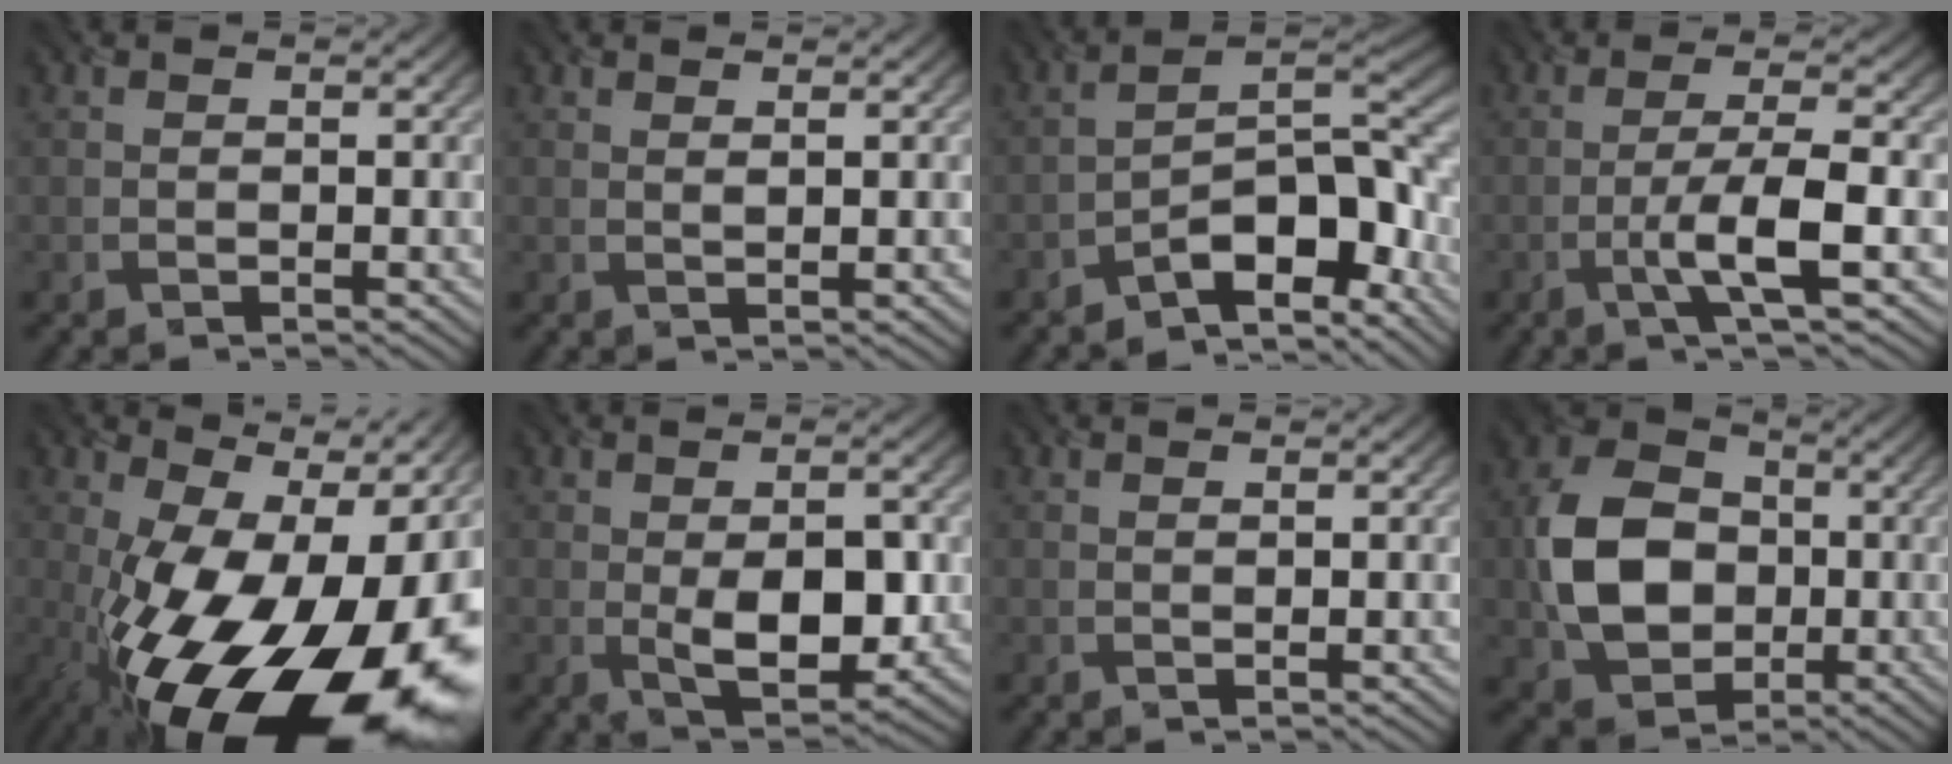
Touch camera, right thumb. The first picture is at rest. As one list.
[{"total": 0.9, "force": [0.7, -0.1, 0.5], "torque": [-0.013, 0.001, 0.012]}, {"total": 9.3, "force": [-6.3, 2.8, 6.2], "torque": [-0.084, 0.010, -0.127]}, {"total": 5.9, "force": [-2.2, 0.6, 5.4], "torque": [-0.098, 0.013, -0.051]}, {"total": 21.4, "force": [-7.6, 10.2, 17.2], "torque": [-0.278, -0.018, -0.119]}, {"total": 7.9, "force": [-1.0, 3.6, 6.9], "torque": [-0.122, -0.014, -0.008]}, {"total": 0.6, "force": [0.5, -0.1, 0.3], "torque": [-0.006, 0.001, 0.007]}, {"total": 10.1, "force": [-0.7, 8.1, 6.1], "torque": [-0.142, 0.008, -0.017]}]